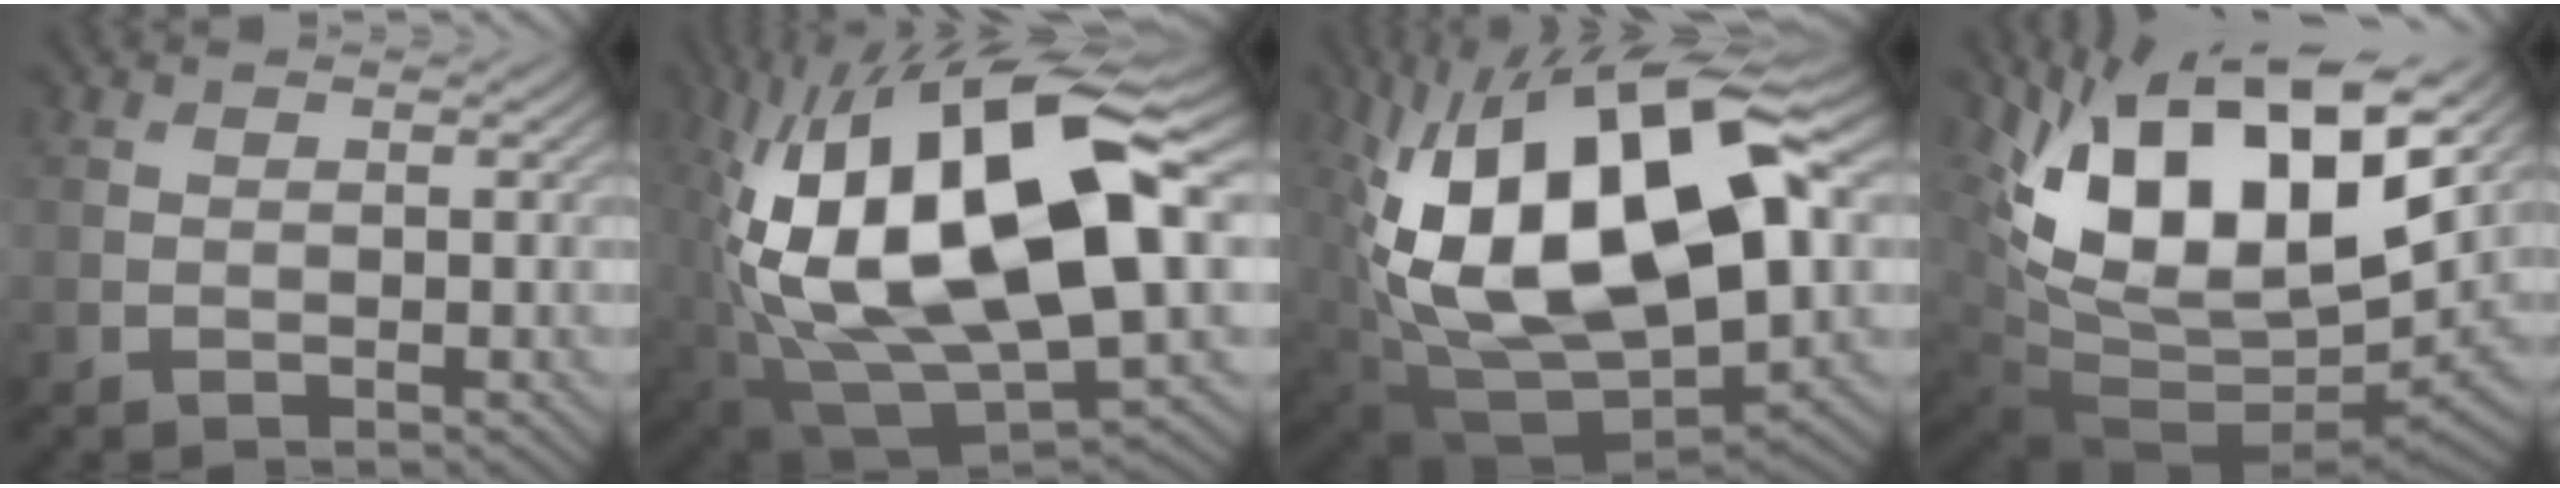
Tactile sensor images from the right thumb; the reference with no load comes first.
{"total": 20.7, "force": [2.1, 9.7, 18.2], "torque": [-0.366, -0.005, 0.038]}
{"total": 19.7, "force": [3.4, 10.1, 16.6], "torque": [-0.313, -0.004, 0.058]}
{"total": 16.6, "force": [6.1, 8.0, 13.1], "torque": [-0.254, -0.005, 0.117]}